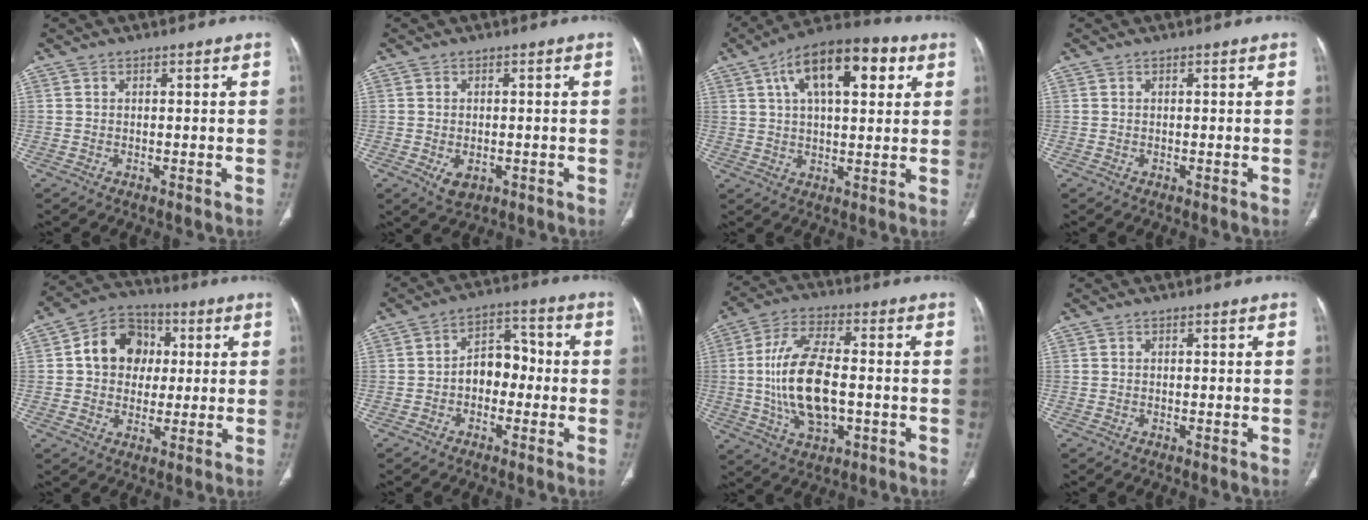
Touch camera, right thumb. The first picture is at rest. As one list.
[{"total": 3.5, "force": [-0.9, 2.2, 2.6], "torque": [-0.040, -0.004, -0.002]}, {"total": 16.9, "force": [6.4, 7.6, 13.7], "torque": [-0.197, 0.010, 0.096]}, {"total": 0.0}, {"total": 11.7, "force": [1.9, 9.6, 6.3], "torque": [-0.065, 0.013, 0.022]}, {"total": 7.3, "force": [-1.2, 5.3, 4.9], "torque": [-0.044, 0.034, -0.031]}, {"total": 15.5, "force": [-1.2, 7.4, 13.5], "torque": [-0.264, 0.011, -0.019]}, {"total": 0.0}]